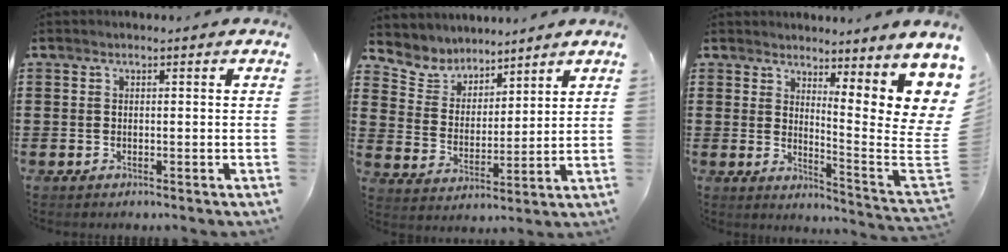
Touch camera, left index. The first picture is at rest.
{"total": 5.7, "force": [5.3, 2.1, -0.2], "torque": [-0.032, -0.029, 0.093]}
{"total": 8.3, "force": [5.4, 0.8, 6.3], "torque": [-0.104, -0.057, 0.092]}